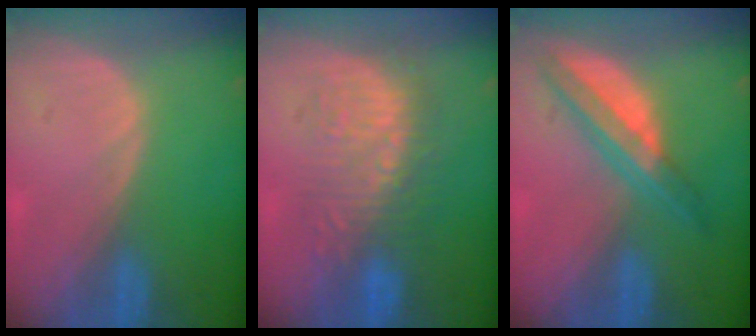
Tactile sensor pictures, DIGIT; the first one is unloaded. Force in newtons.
{"total": 8.6, "press": 8.5, "slide": 1.5}
{"total": 6.6, "press": 5.8, "slide": 3.1}